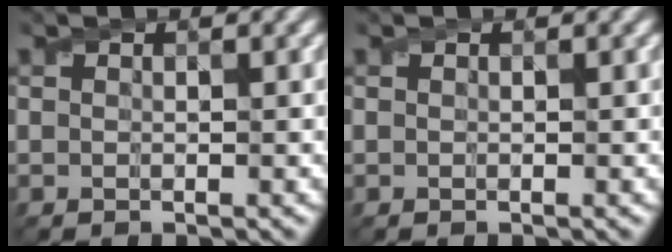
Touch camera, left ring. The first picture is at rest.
{"total": 0.0}